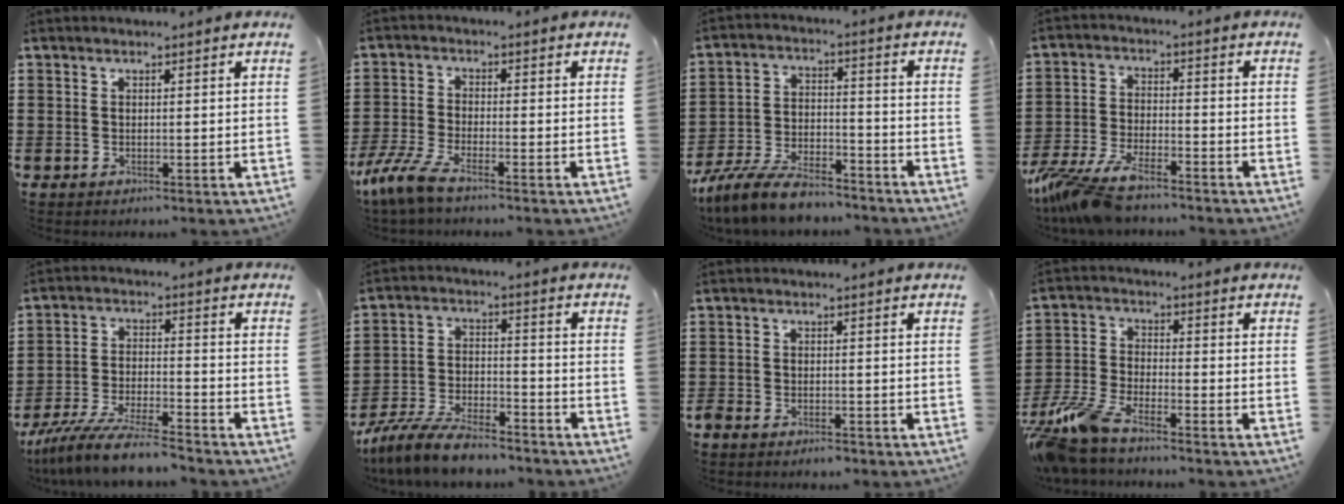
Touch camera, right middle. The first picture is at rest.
{"total": 5.2, "force": [-3.9, 0.6, 3.4], "torque": [-0.107, -0.024, -0.084]}
{"total": 8.4, "force": [-7.5, 1.9, 3.1], "torque": [-0.063, 0.017, -0.145]}
{"total": 8.0, "force": [-6.9, 1.9, 3.4], "torque": [-0.102, -0.001, -0.142]}
{"total": 8.9, "force": [-8.1, 0.3, 3.6], "torque": [-0.079, 0.002, -0.159]}
{"total": 7.9, "force": [-7.2, 1.5, 2.8], "torque": [-0.061, 0.011, -0.140]}
{"total": 1.8, "force": [-1.8, 0.4, 0.3], "torque": [-0.017, -0.003, -0.039]}
{"total": 7.2, "force": [-6.5, 1.1, 3.0], "torque": [-0.084, -0.007, -0.131]}